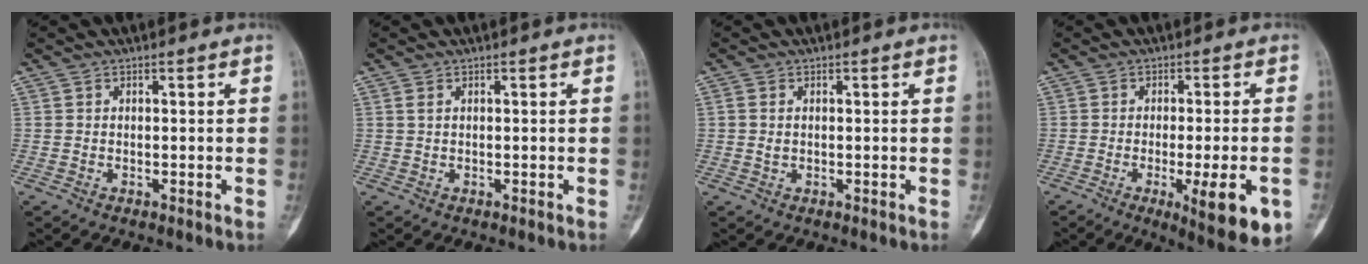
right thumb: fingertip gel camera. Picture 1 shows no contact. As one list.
[{"total": 0.9, "force": [0.4, 0.4, 0.6], "torque": [-0.015, 0.007, 0.011]}, {"total": 1.3, "force": [0.1, 0.9, 1.0], "torque": [-0.022, -0.002, 0.002]}, {"total": 12.2, "force": [-4.4, 2.7, 11.1], "torque": [-0.147, -0.008, -0.053]}]